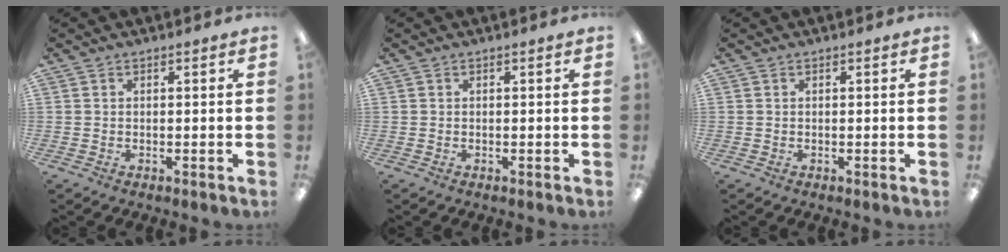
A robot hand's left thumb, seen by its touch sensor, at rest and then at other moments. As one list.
[{"total": 0.0}, {"total": 0.0}]